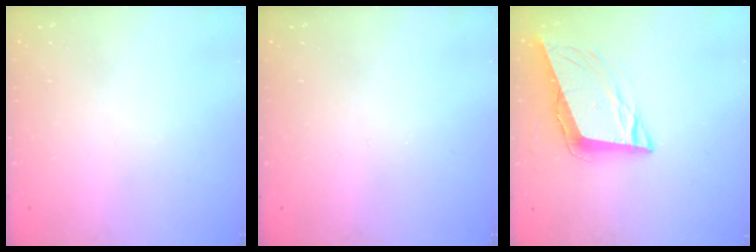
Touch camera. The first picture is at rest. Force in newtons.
{"total": 0.0}
{"total": 10.9, "press": 10.3, "slide": 3.4}